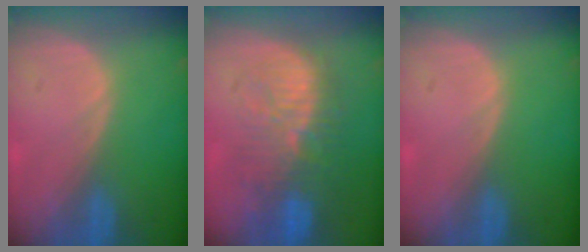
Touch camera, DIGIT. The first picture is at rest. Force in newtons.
{"total": 11.1, "press": 9.9, "slide": 5.0}
{"total": 0.0}